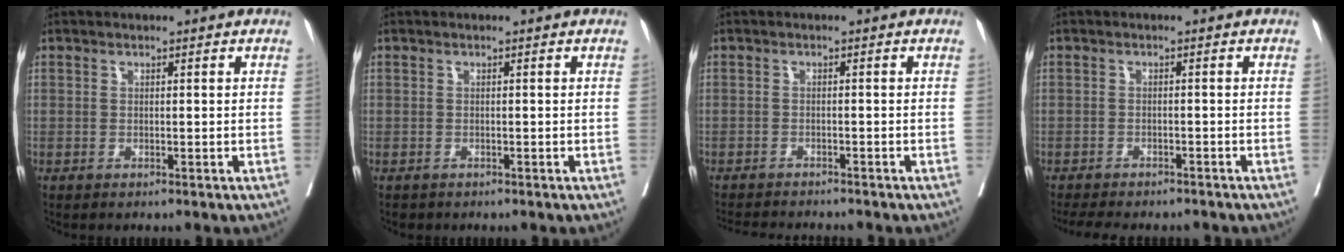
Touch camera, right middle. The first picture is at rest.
{"total": 0.7, "force": [-0.6, 0.4, 0.0], "torque": [-0.011, -0.001, -0.010]}
{"total": 7.5, "force": [-7.1, 0.7, 2.3], "torque": [-0.027, -0.009, -0.102]}
{"total": 8.7, "force": [-7.7, 2.7, 3.0], "torque": [-0.044, -0.006, -0.103]}